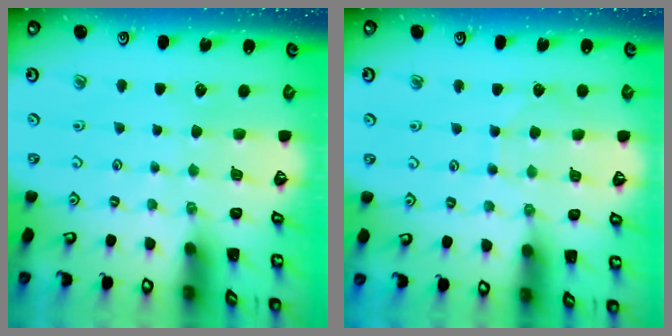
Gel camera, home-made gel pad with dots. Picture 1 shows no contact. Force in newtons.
{"total": 4.4, "press": 4.4, "slide": 0.4}